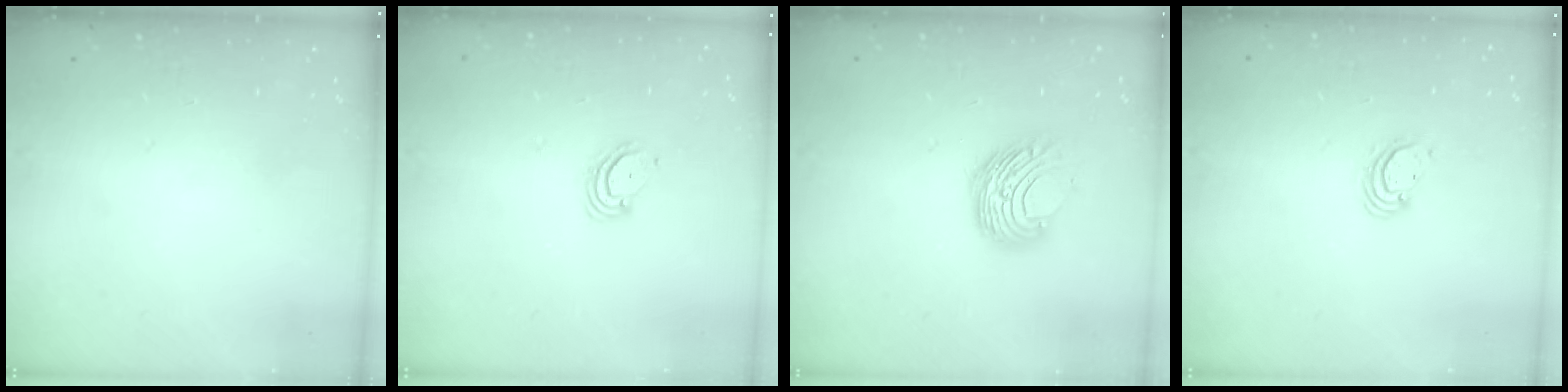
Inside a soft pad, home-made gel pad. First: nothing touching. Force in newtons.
{"total": 3.8, "press": 3.8, "slide": 0.3}
{"total": 9.1, "press": 9.1, "slide": 0.4}
{"total": 3.1, "press": 3.1, "slide": 0.1}